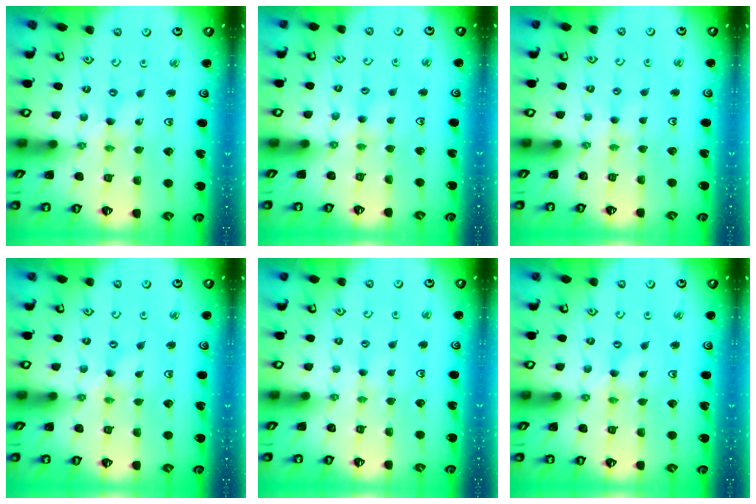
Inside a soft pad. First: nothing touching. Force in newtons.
{"total": 2.5, "press": 2.5, "slide": 0.3}
{"total": 2.6, "press": 2.6, "slide": 0.5}
{"total": 0.0}
{"total": 0.6, "press": 0.6, "slide": 0.2}
{"total": 0.0}